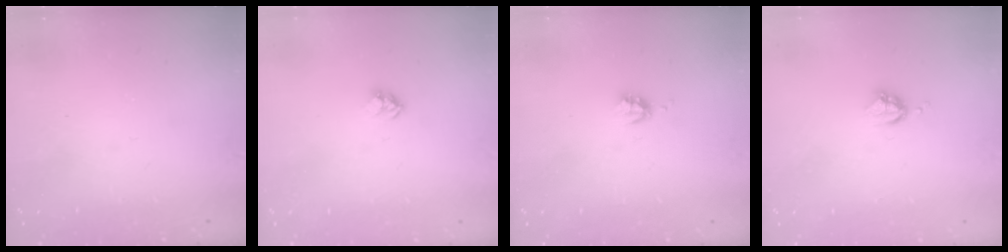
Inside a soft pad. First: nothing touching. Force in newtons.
{"total": 2.3, "press": 2.3, "slide": 0.3}
{"total": 2.9, "press": 2.9, "slide": 0.3}
{"total": 3.7, "press": 3.7, "slide": 0.5}